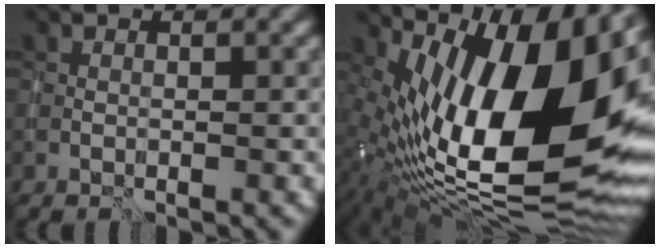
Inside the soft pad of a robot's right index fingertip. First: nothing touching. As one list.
[{"total": 18.8, "force": [2.7, 8.5, 16.6], "torque": [-0.278, 0.009, 0.037]}]